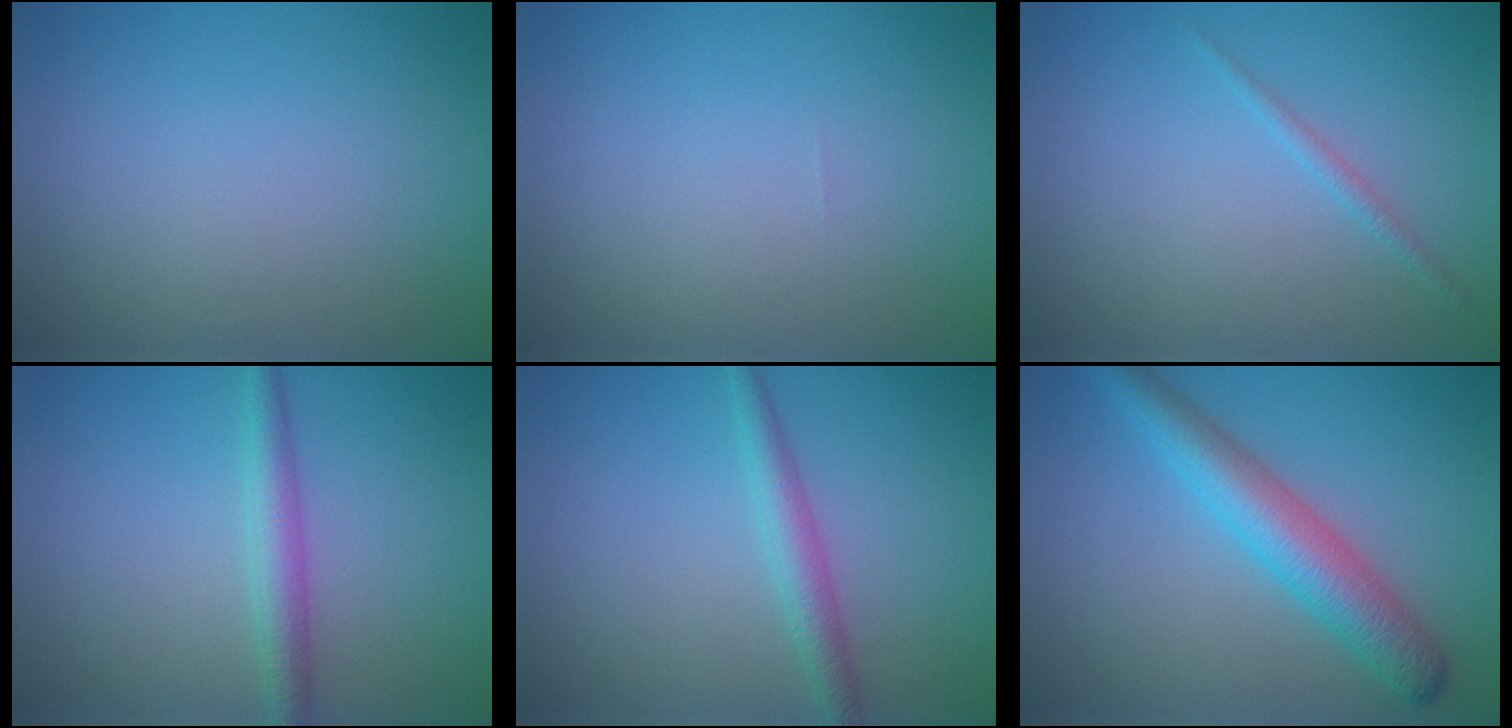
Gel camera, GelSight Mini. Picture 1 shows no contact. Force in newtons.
{"total": 0.0}
{"total": 0.8, "press": 0.8, "slide": 0.1}
{"total": 2.5, "press": 2.5, "slide": 0.1}
{"total": 2.3, "press": 2.3, "slide": 0.0}
{"total": 5.0, "press": 5.0, "slide": 0.1}